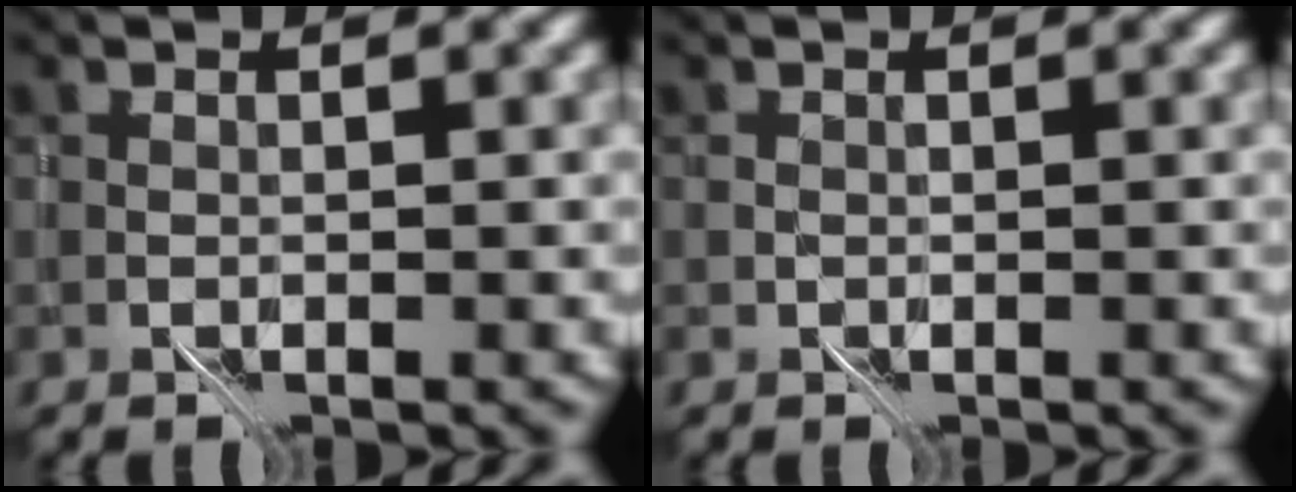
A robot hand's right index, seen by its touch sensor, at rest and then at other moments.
{"total": 0.0}